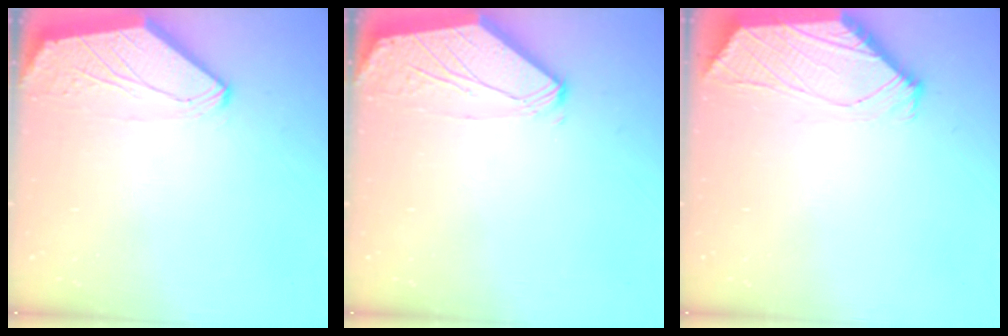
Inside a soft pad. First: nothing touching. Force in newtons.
{"total": 0.0}
{"total": 2.1, "press": 2.1, "slide": 0.5}